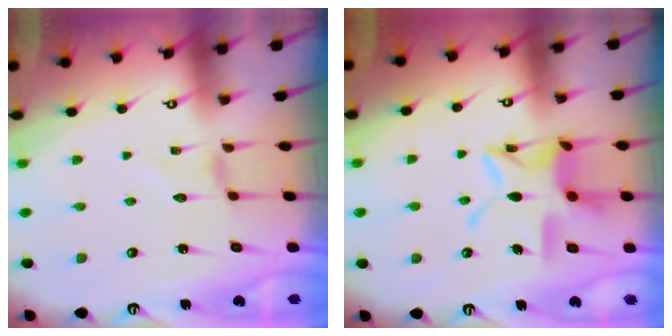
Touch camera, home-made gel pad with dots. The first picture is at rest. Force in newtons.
{"total": 13.7, "press": 13.7, "slide": 1.2}